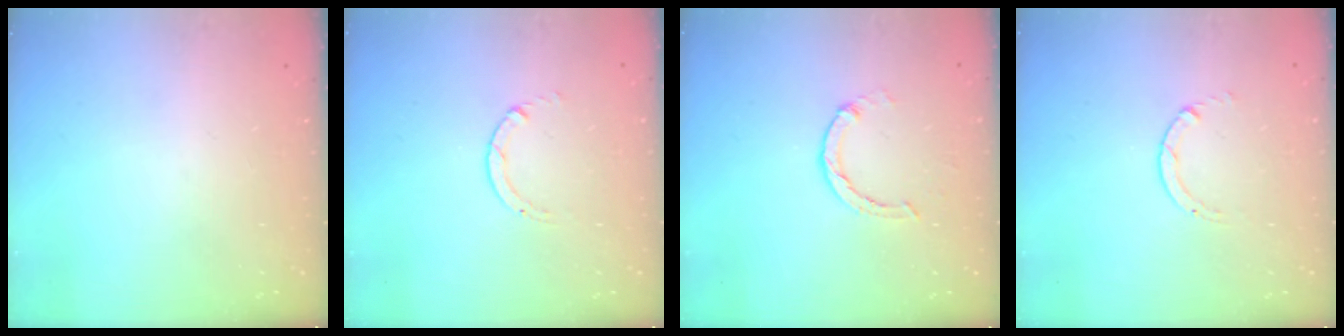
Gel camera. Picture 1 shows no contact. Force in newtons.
{"total": 0.6, "press": 0.5, "slide": 0.1}
{"total": 1.8, "press": 1.8, "slide": 0.2}
{"total": 0.6, "press": 0.5, "slide": 0.1}